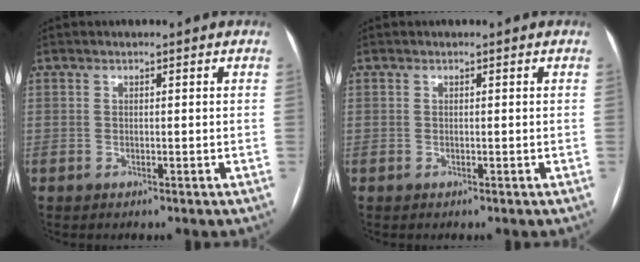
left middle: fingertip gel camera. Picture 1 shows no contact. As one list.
[{"total": 0.0}]